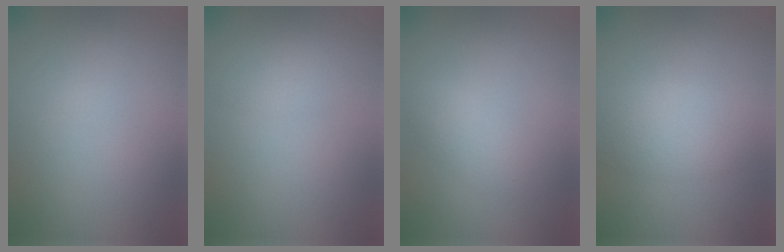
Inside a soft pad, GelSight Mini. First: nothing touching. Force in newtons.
{"total": 1.7, "press": 1.7, "slide": 0.1}
{"total": 1.6, "press": 1.6, "slide": 0.1}
{"total": 3.8, "press": 3.8, "slide": 0.2}